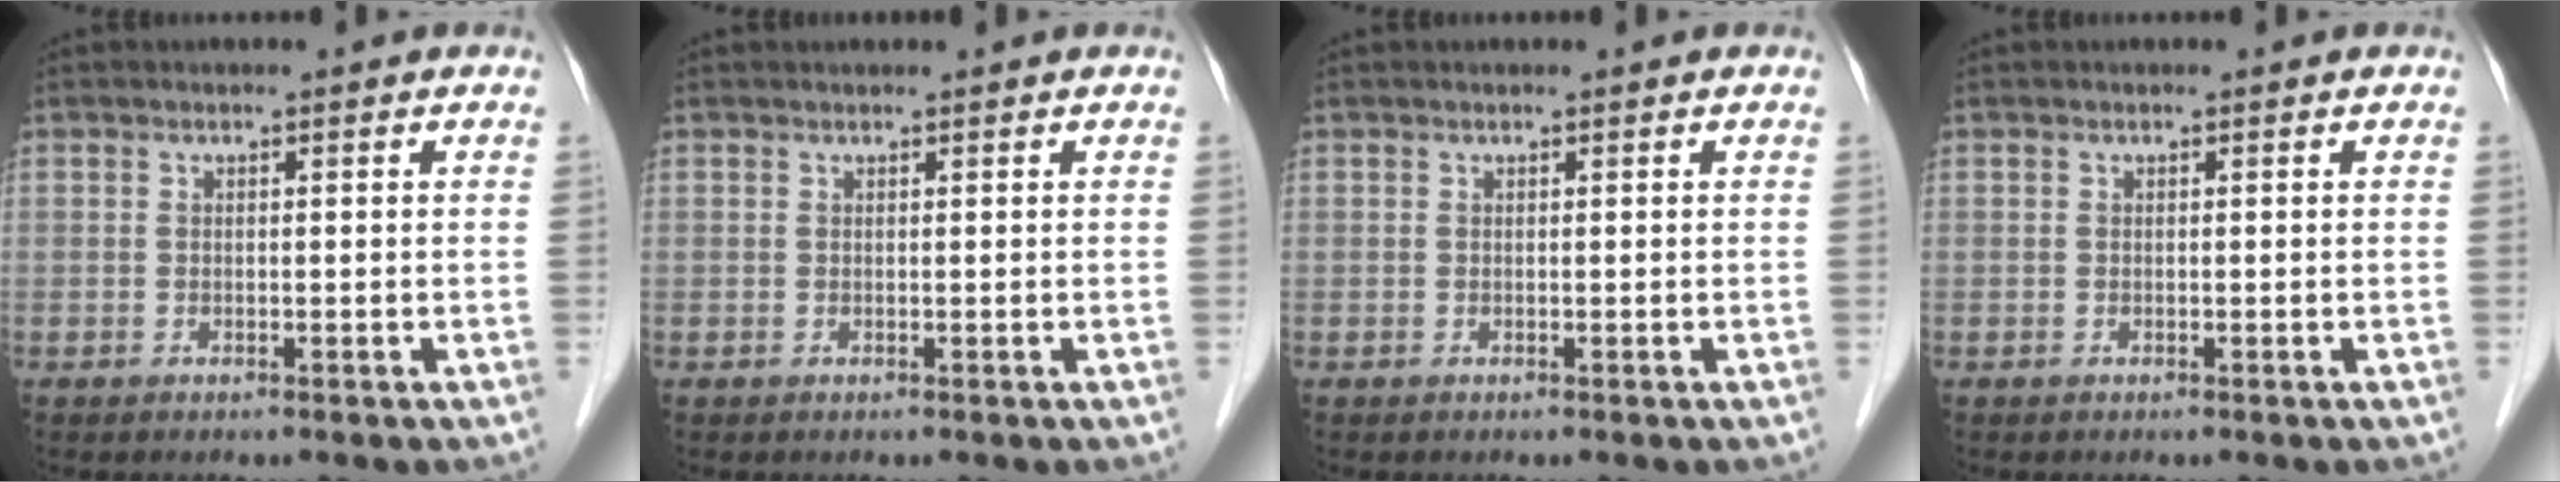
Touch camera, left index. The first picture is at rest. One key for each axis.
{"total": 0.6, "fx": 0.6, "fy": 0.0, "fz": 0.1, "tx": -0.005, "ty": 0.006, "tz": 0.011}
{"total": 0.0}
{"total": 0.0}